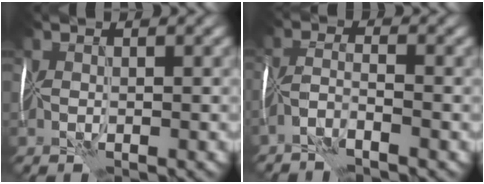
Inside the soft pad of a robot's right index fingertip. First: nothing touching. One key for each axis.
{"total": 1.9, "fx": -1.6, "fy": -0.2, "fz": 1.0, "tx": -0.027, "ty": 0.007, "tz": -0.043}